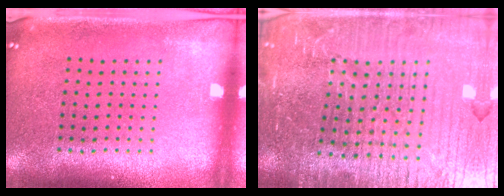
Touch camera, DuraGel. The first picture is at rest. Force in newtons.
{"total": 7.0, "press": 6.1, "slide": 3.5}